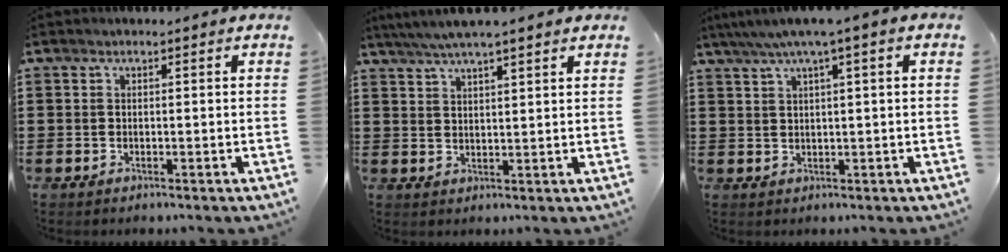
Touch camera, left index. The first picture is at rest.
{"total": 4.3, "force": [3.7, 0.0, 2.2], "torque": [-0.052, -0.006, 0.067]}
{"total": 3.2, "force": [1.2, 0.0, 2.9], "torque": [-0.058, 0.000, 0.017]}